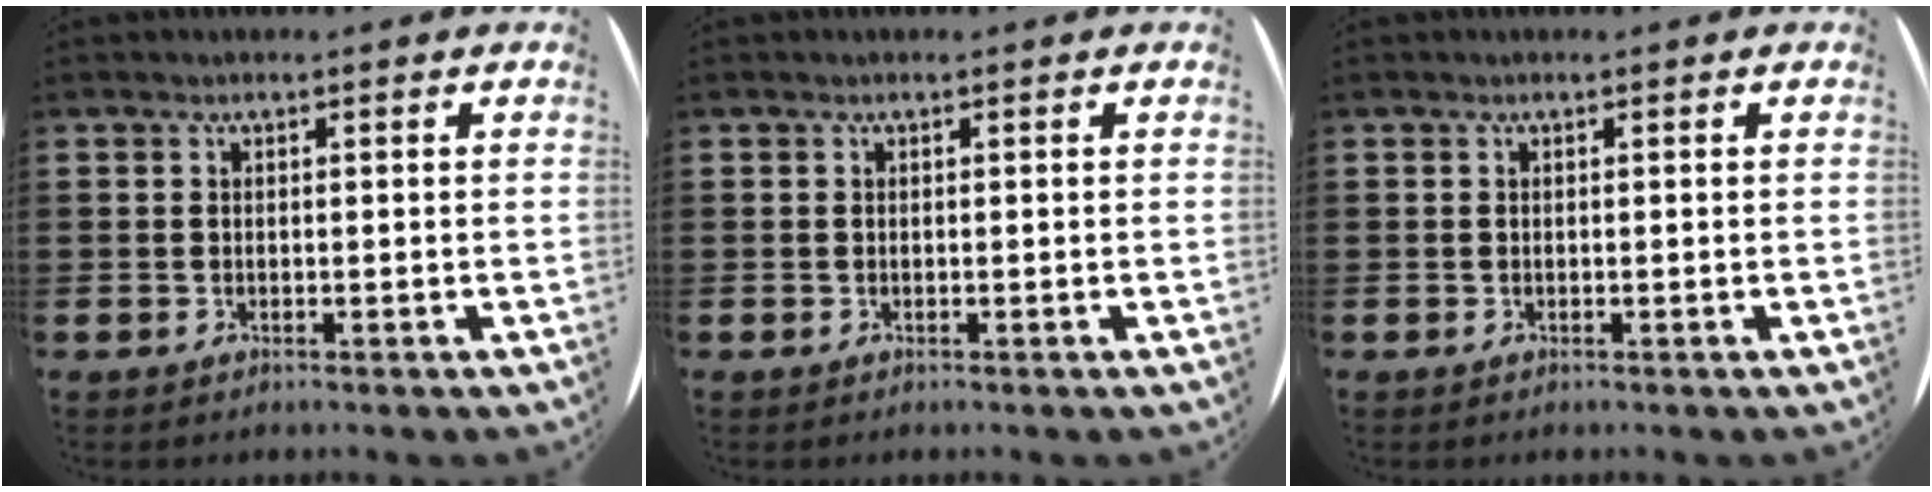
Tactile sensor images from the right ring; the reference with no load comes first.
{"total": 0.0}
{"total": 0.0}